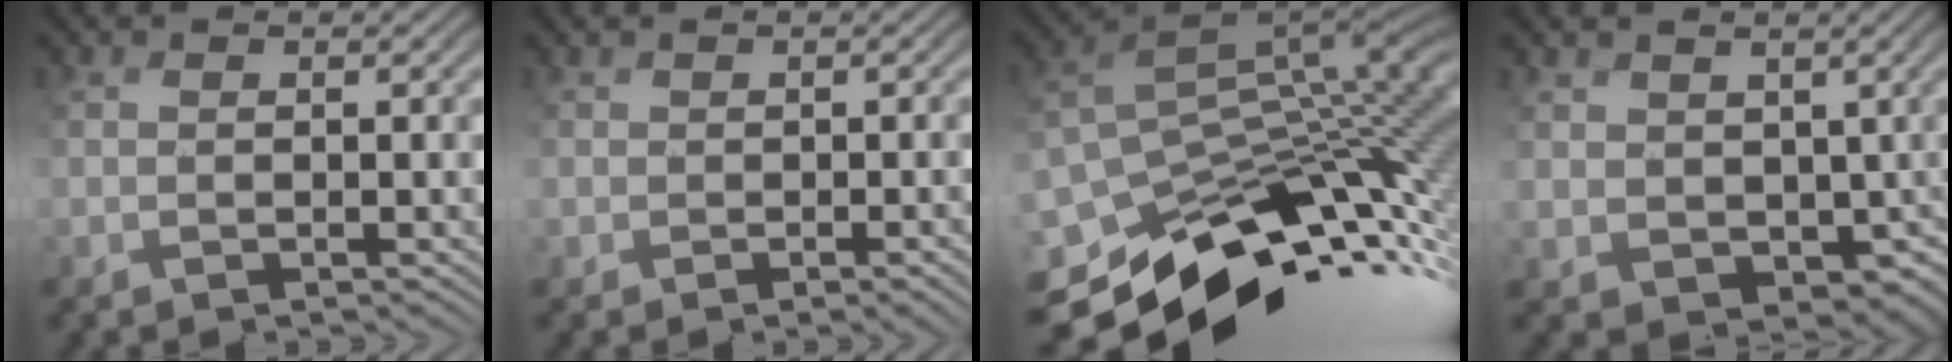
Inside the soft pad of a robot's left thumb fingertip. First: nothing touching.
{"total": 0.9, "force": [-0.8, 0.2, 0.3], "torque": [-0.006, -0.004, 0.001]}
{"total": 11.6, "force": [-7.0, 6.6, 6.5], "torque": [-0.142, -0.010, -0.113]}
{"total": 3.5, "force": [0.8, 3.3, 0.7], "torque": [-0.033, -0.028, 0.032]}